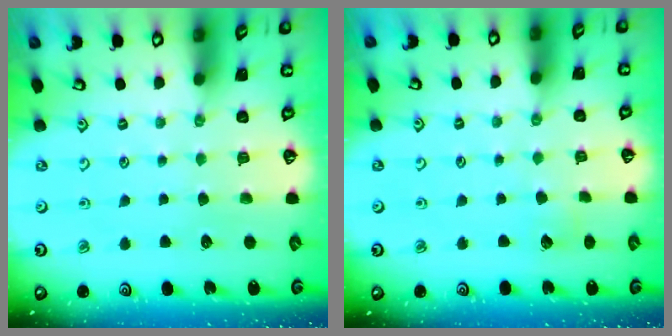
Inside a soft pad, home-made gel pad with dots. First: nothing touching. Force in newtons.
{"total": 2.7, "press": 2.7, "slide": 0.4}